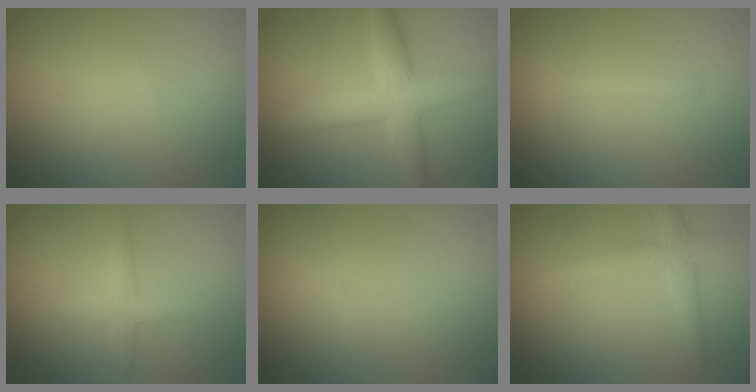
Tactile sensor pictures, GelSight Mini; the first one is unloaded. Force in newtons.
{"total": 5.2, "press": 5.2, "slide": 0.1}
{"total": 1.3, "press": 1.3, "slide": 0.1}
{"total": 1.9, "press": 1.9, "slide": 0.1}
{"total": 0.7, "press": 0.7, "slide": 0.0}
{"total": 2.3, "press": 2.3, "slide": 0.1}